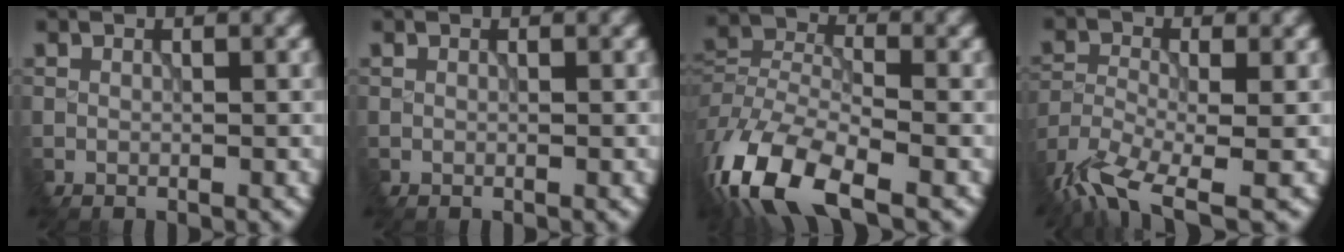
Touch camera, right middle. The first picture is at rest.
{"total": 0.0}
{"total": 10.6, "force": [-6.7, 4.3, 7.0], "torque": [-0.137, -0.014, -0.142]}
{"total": 7.4, "force": [-5.8, 1.6, 4.3], "torque": [-0.084, -0.012, -0.119]}